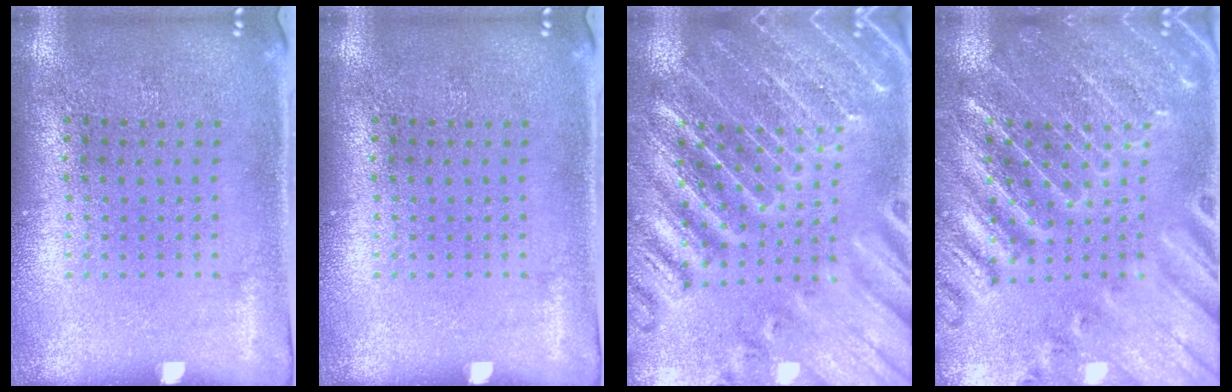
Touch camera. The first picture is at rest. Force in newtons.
{"total": 0.0}
{"total": 3.5, "press": 3.4, "slide": 0.8}
{"total": 3.3, "press": 3.2, "slide": 0.8}